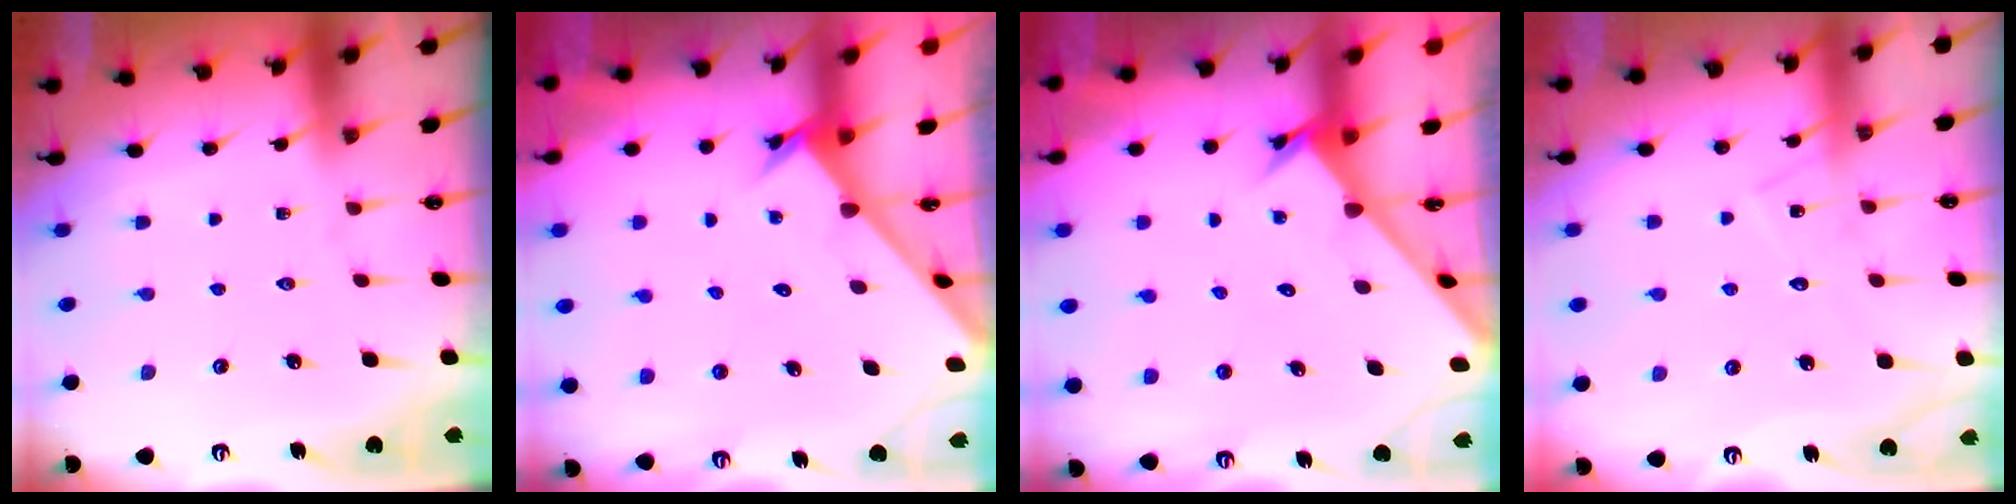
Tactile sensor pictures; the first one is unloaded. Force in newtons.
{"total": 2.4, "press": 2.4, "slide": 0.2}
{"total": 2.4, "press": 2.4, "slide": 0.2}
{"total": 9.3, "press": 9.3, "slide": 0.6}